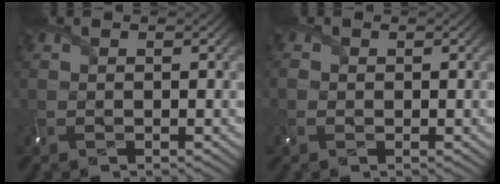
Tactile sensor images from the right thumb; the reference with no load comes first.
{"total": 1.2, "force": [0.0, 1.1, 0.4], "torque": [-0.008, -0.004, -0.002]}